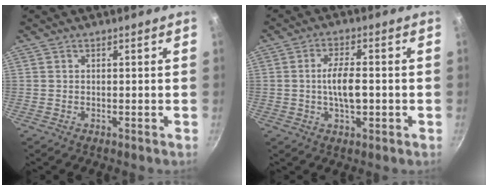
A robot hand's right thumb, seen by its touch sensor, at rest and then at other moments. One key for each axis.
{"total": 6.9, "fx": -0.8, "fy": 3.0, "fz": 6.1, "tx": -0.104, "ty": 0.011, "tz": -0.013}